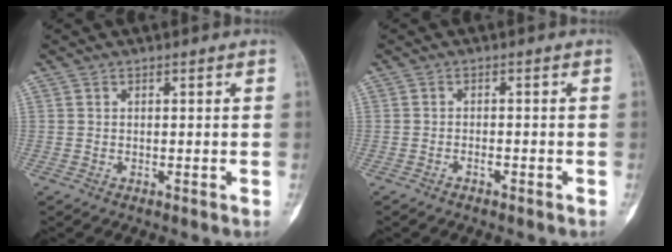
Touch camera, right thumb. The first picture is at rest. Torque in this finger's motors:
{"motor_torque": [-0.52, -0.22, 0.07, 0.11, -0.05]}